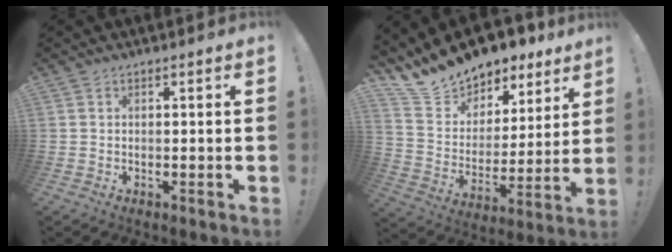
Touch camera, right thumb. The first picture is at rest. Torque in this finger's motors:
{"motor_torque": [0.28, 1.18, 0.65, 0.65, 0.03]}